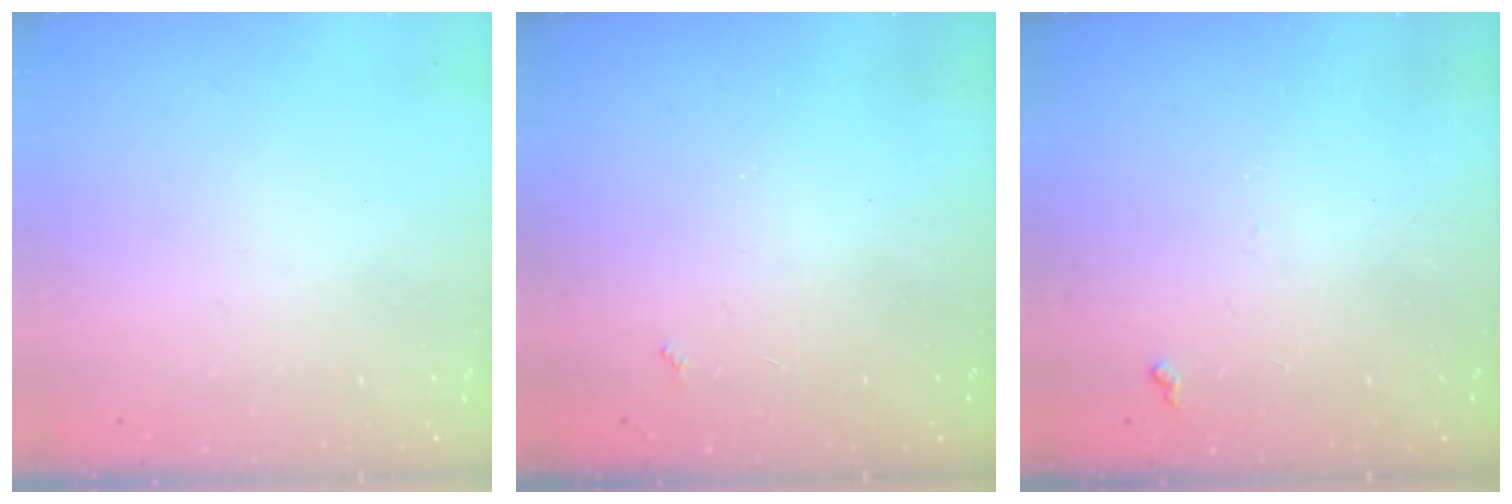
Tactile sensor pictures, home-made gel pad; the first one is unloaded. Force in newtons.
{"total": 2.2, "press": 2.1, "slide": 0.4}
{"total": 5.0, "press": 4.9, "slide": 0.8}